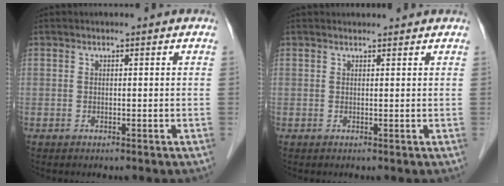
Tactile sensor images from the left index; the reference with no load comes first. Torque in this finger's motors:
{"motor_torque": [-0.12, -0.20, -0.01, 0.00]}